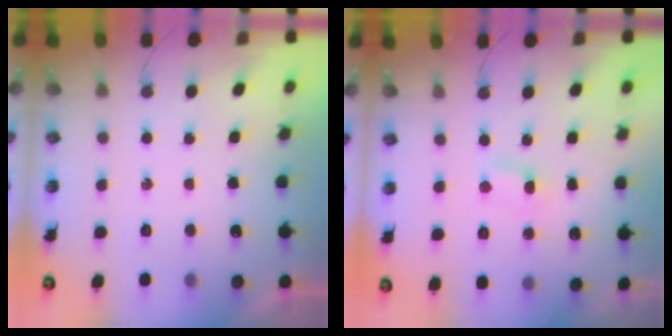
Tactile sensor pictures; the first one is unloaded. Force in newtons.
{"total": 1.4, "press": 1.4, "slide": 0.3}